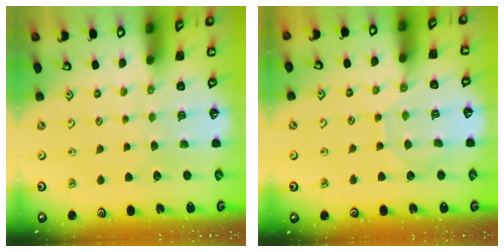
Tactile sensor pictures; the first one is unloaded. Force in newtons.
{"total": 7.7, "press": 7.6, "slide": 0.7}